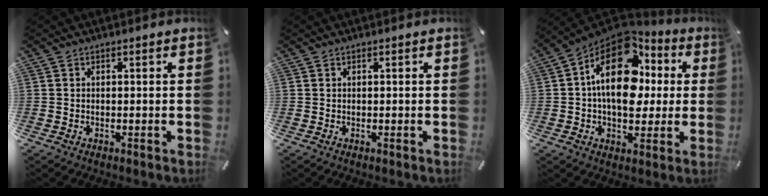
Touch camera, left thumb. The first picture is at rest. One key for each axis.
{"total": 0.0}
{"total": 20.3, "fx": 3.4, "fy": 13.1, "fz": 15.1, "tx": -0.242, "ty": -0.015, "tz": 0.057}